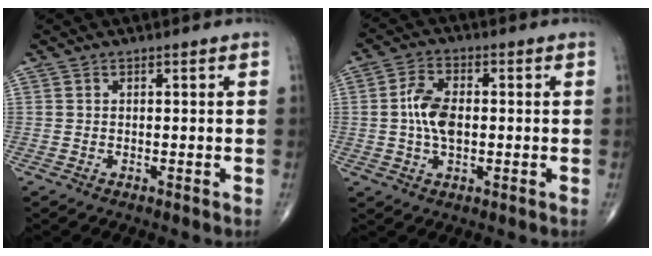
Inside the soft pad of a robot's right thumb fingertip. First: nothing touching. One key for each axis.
{"total": 7.4, "fx": 0.0, "fy": 4.2, "fz": 6.1, "tx": -0.112, "ty": 0.010, "tz": -0.004}